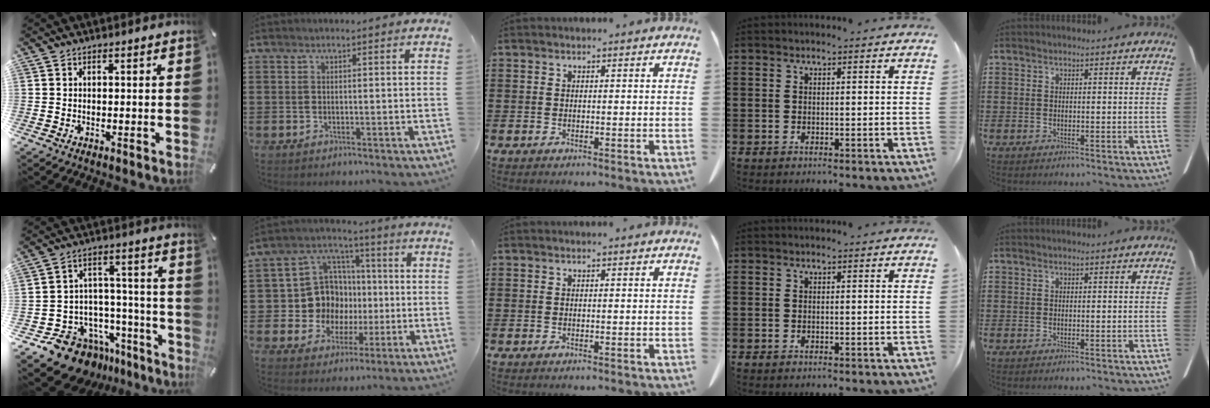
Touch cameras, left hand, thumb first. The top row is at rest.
{"thumb": {"total": 14.9, "force": [-11.3, 8.4, 5.0], "torque": [-0.069, 0.068, -0.188]}, "index": {"total": 10.9, "force": [0.2, 10.4, 3.2], "torque": [-0.107, -0.002, 0.017]}}